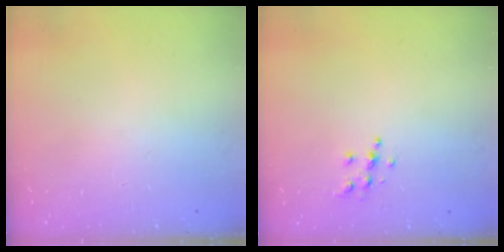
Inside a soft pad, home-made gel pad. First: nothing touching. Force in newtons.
{"total": 5.4, "press": 5.4, "slide": 0.3}